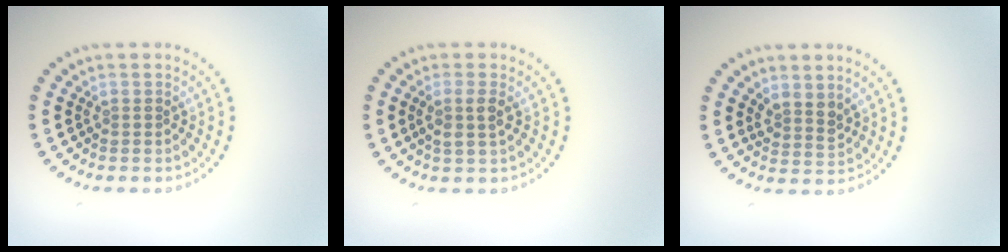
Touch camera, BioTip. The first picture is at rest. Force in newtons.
{"total": 2.0, "press": 1.8, "slide": 0.7}
{"total": 2.2, "press": 1.7, "slide": 1.3}